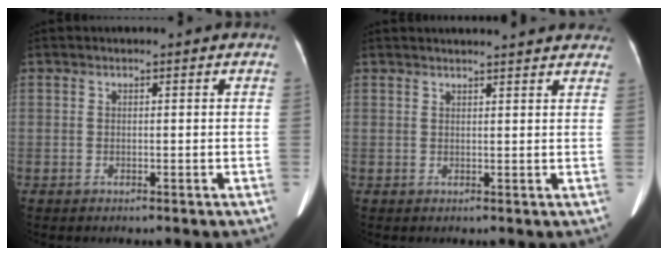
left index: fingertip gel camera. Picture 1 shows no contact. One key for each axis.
{"total": 12.3, "fx": 11.5, "fy": 1.7, "fz": 3.9, "tx": -0.040, "ty": 0.021, "tz": 0.127}